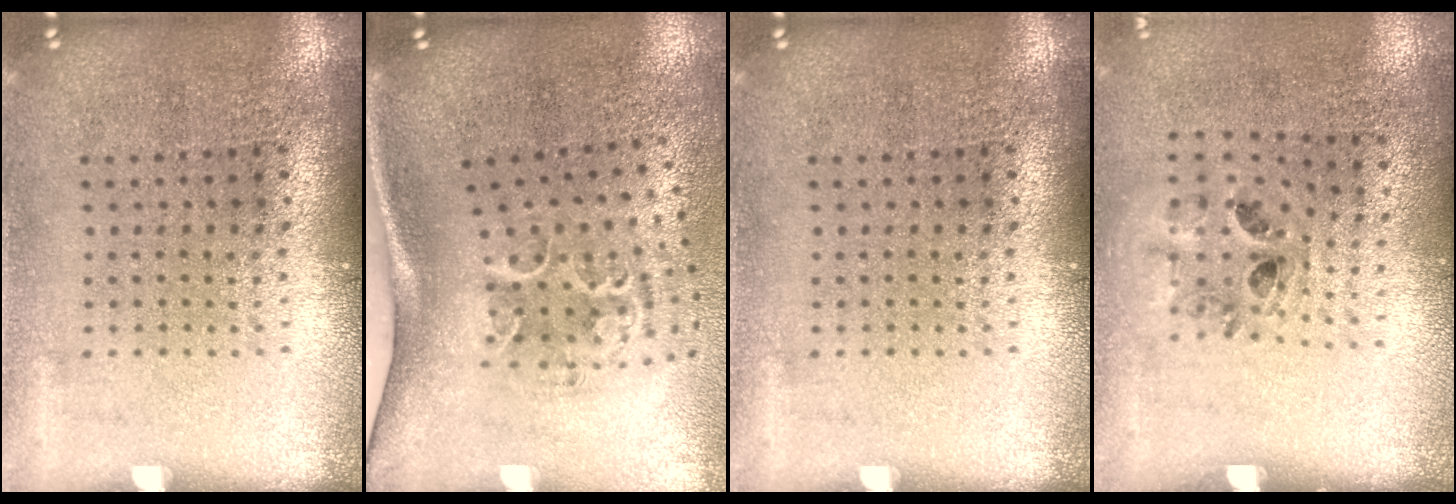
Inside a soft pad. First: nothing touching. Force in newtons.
{"total": 2.1, "press": 1.4, "slide": 1.6}
{"total": 0.0}
{"total": 1.1, "press": 0.9, "slide": 0.7}